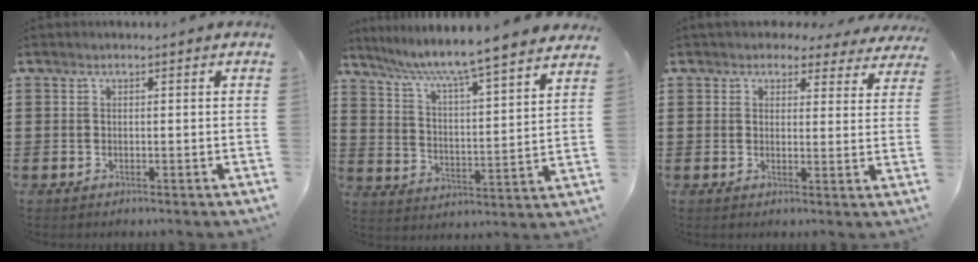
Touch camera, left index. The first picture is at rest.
{"total": 6.3, "force": [5.5, -0.9, 2.8], "torque": [-0.077, -0.048, 0.087]}
{"total": 3.7, "force": [3.3, 1.4, 0.9], "torque": [-0.022, -0.007, 0.060]}